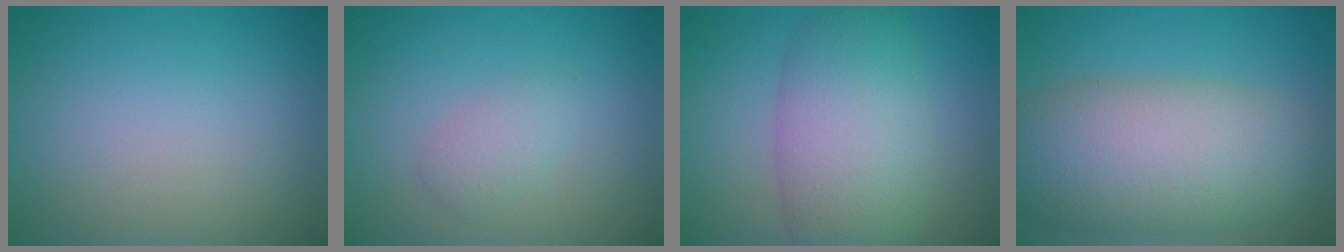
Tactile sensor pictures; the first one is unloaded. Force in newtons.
{"total": 1.7, "press": 1.7, "slide": 0.1}
{"total": 7.5, "press": 7.5, "slide": 0.3}
{"total": 10.3, "press": 10.2, "slide": 0.7}